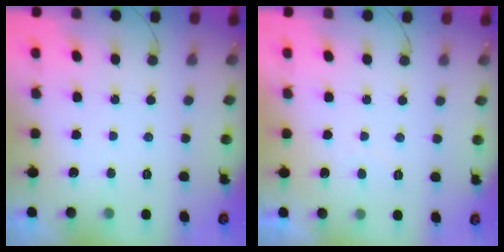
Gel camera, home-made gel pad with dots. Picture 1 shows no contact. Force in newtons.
{"total": 0.5, "press": 0.2, "slide": 0.5}